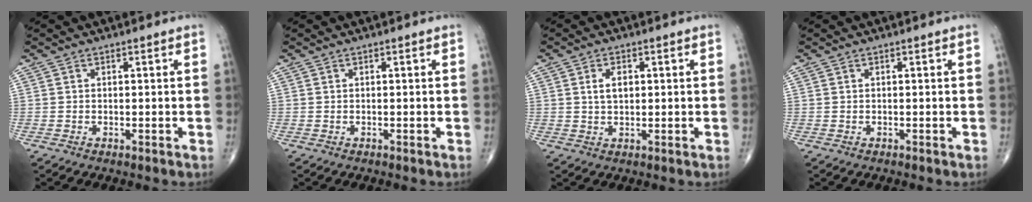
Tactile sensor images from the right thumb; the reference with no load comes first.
{"total": 0.0}
{"total": 3.6, "force": [0.9, 2.2, 2.8], "torque": [-0.046, 0.000, 0.018]}
{"total": 0.0}